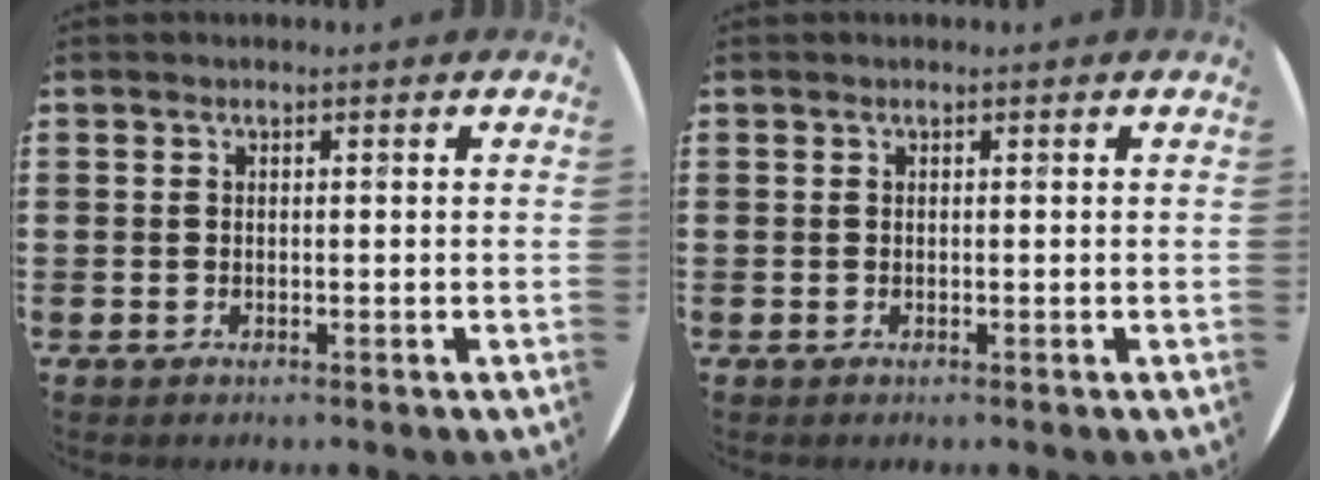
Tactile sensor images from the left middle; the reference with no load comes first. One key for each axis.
{"total": 0.0}